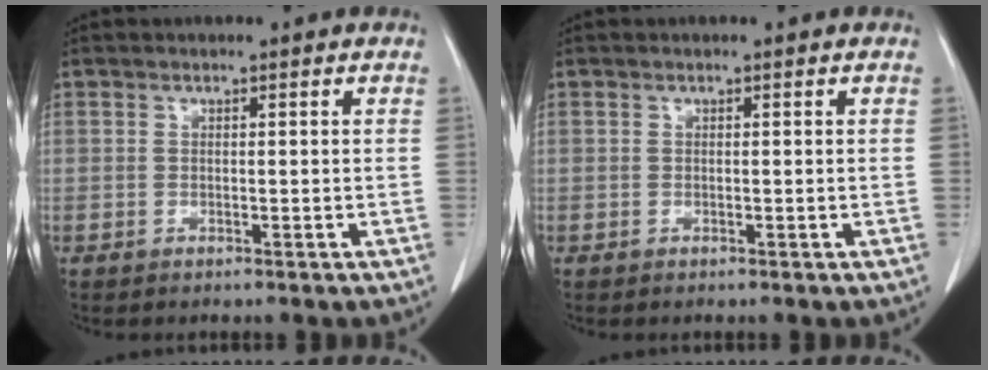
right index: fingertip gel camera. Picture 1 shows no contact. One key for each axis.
{"total": 0.0}